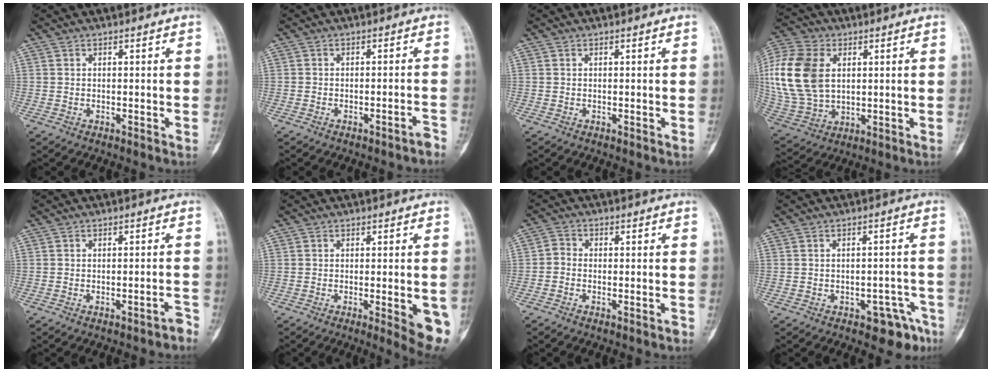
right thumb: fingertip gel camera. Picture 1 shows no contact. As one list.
[{"total": 2.0, "force": [-1.7, 0.4, 0.9], "torque": [-0.008, 0.023, -0.022]}, {"total": 0.0}, {"total": 20.0, "force": [3.6, 13.8, 14.1], "torque": [-0.310, -0.007, 0.074]}, {"total": 2.4, "force": [-2.1, 0.8, 0.9], "torque": [-0.001, 0.030, -0.027]}, {"total": 8.9, "force": [-2.6, 2.3, 8.2], "torque": [-0.084, -0.011, -0.028]}, {"total": 2.8, "force": [-1.7, 1.8, 1.4], "torque": [-0.020, 0.018, -0.032]}, {"total": 6.7, "force": [-4.2, 3.6, 3.8], "torque": [-0.020, 0.037, -0.049]}]